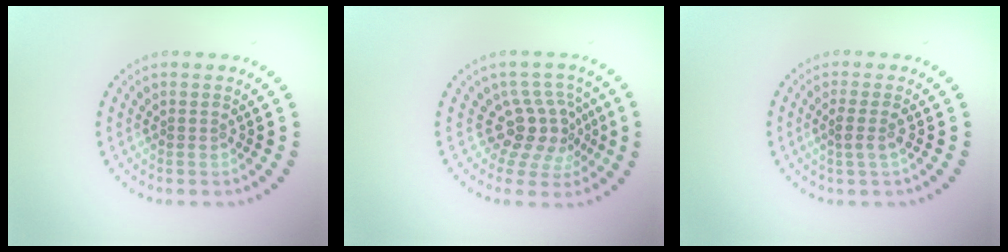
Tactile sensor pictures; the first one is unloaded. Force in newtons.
{"total": 3.8, "press": 2.9, "slide": 2.5}
{"total": 1.6, "press": 1.3, "slide": 1.0}